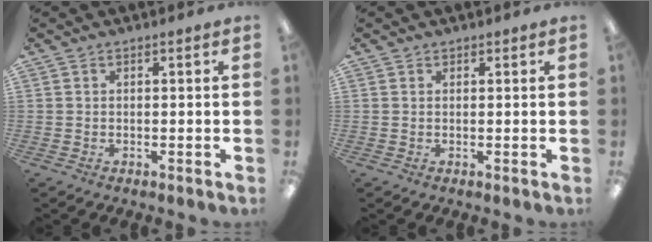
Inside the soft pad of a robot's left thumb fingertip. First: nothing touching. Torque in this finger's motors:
{"motor_torque": [-0.20, -0.04, -0.17, 0.06, 0.00]}